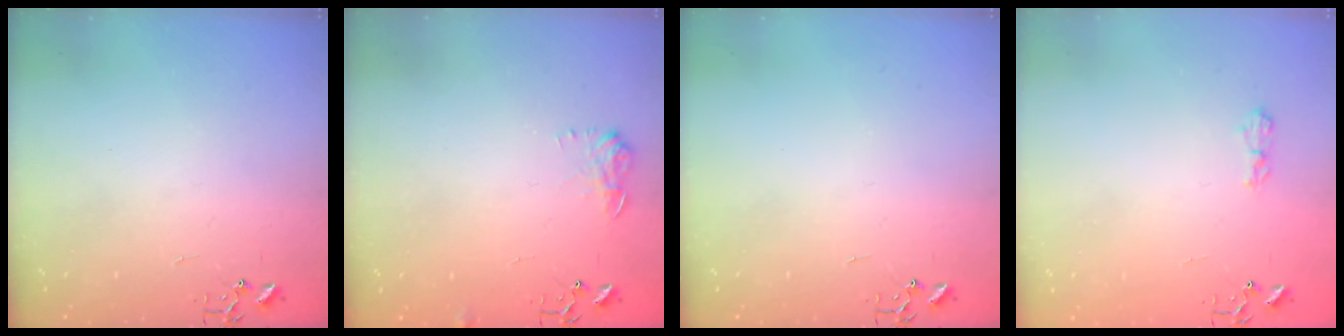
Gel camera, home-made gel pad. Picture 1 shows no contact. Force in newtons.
{"total": 7.6, "press": 7.6, "slide": 0.3}
{"total": 0.0}
{"total": 5.4, "press": 5.4, "slide": 0.7}